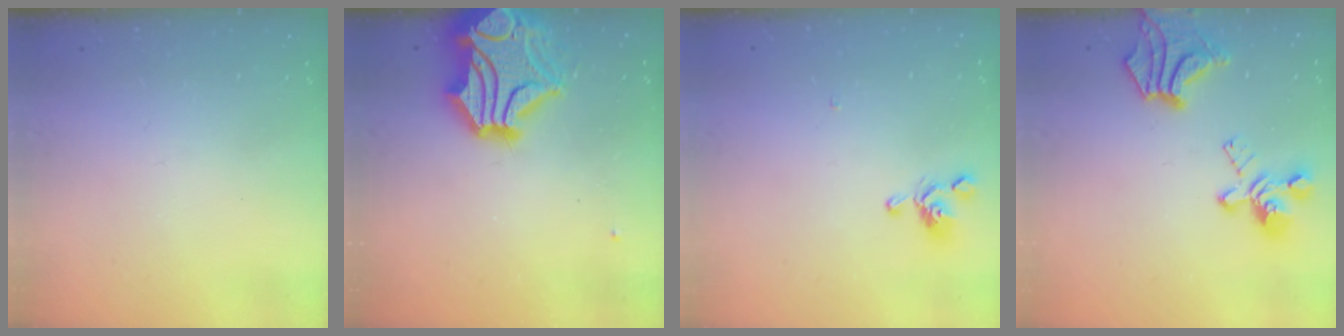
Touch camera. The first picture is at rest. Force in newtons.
{"total": 8.3, "press": 8.0, "slide": 2.4}
{"total": 0.8, "press": 0.6, "slide": 0.5}
{"total": 8.3, "press": 7.7, "slide": 2.9}